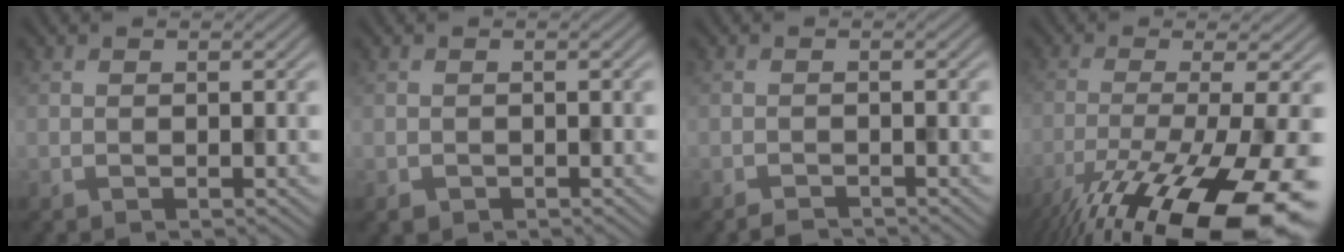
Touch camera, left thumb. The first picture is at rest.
{"total": 0.8, "force": [-0.5, 0.6, 0.2], "torque": [-0.001, -0.006, -0.009]}
{"total": 1.1, "force": [-1.1, 0.1, 0.3], "torque": [-0.003, -0.001, -0.022]}
{"total": 17.6, "force": [-10.4, 4.0, 13.7], "torque": [-0.227, -0.025, -0.167]}